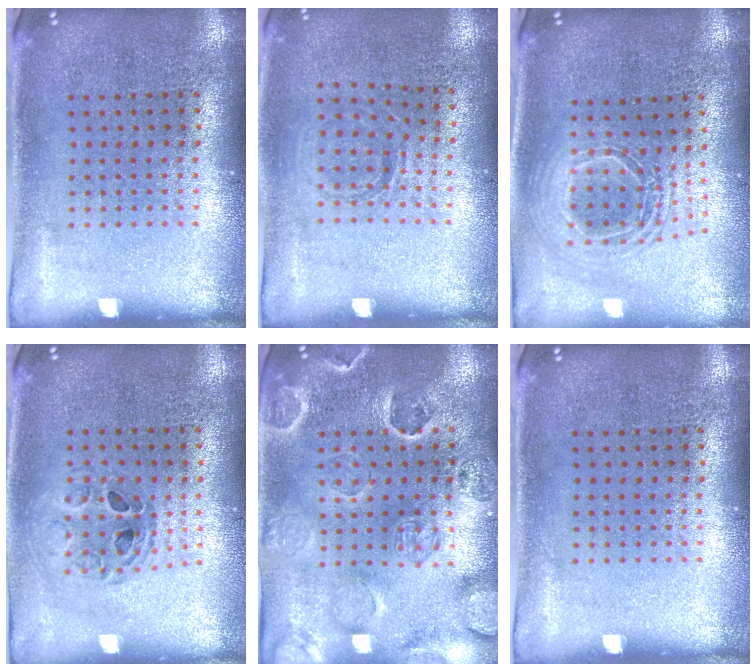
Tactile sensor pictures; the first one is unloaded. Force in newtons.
{"total": 0.8, "press": 0.8, "slide": 0.1}
{"total": 2.0, "press": 1.5, "slide": 1.3}
{"total": 0.8, "press": 0.8, "slide": 0.2}
{"total": 2.7, "press": 2.6, "slide": 0.6}
{"total": 0.0}